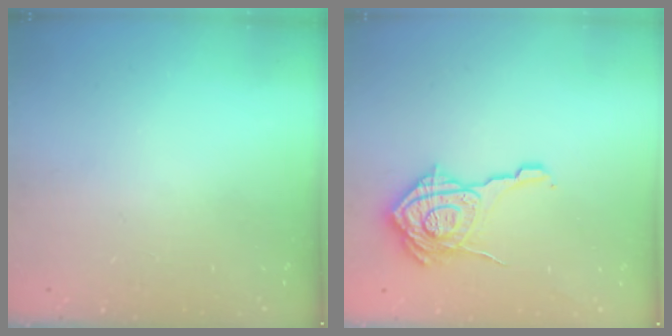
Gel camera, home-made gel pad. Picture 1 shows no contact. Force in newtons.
{"total": 17.3, "press": 17.3, "slide": 0.6}